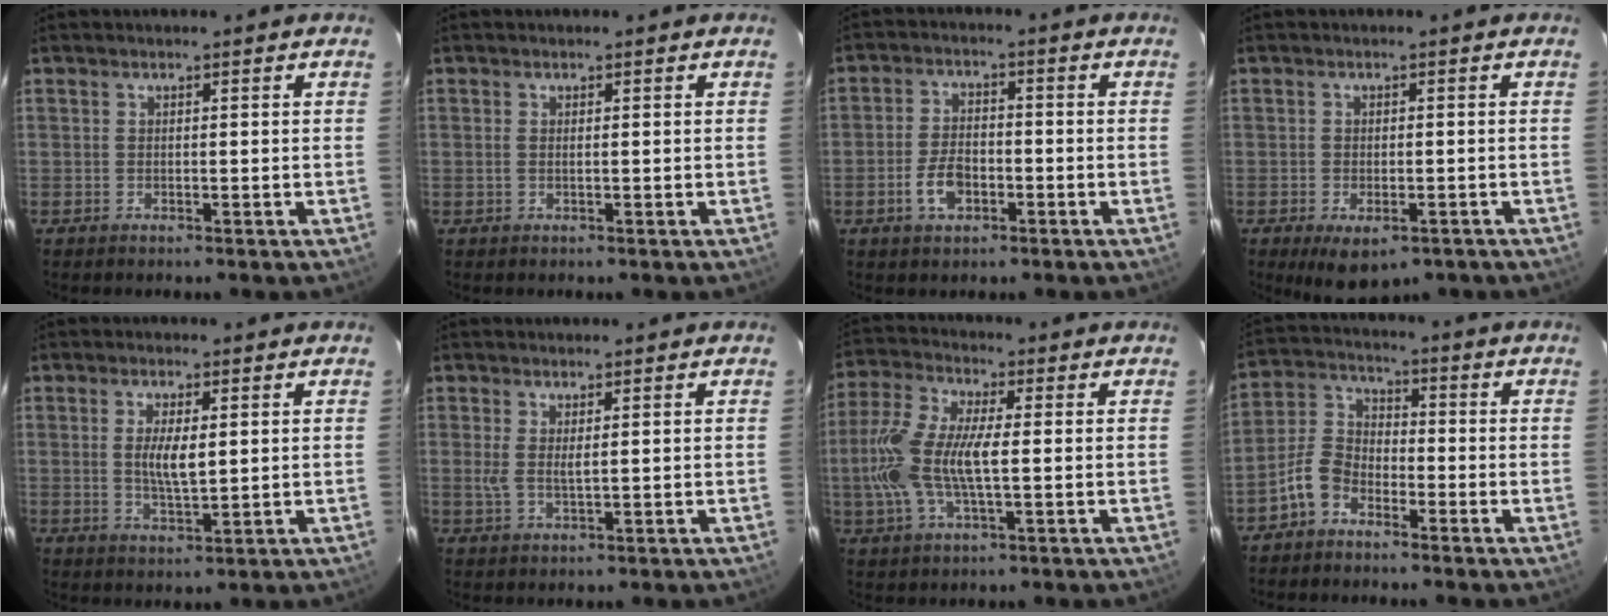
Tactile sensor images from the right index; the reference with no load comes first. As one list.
[{"total": 0.6, "force": [0.1, 0.2, 0.6], "torque": [-0.015, 0.001, 0.000]}, {"total": 6.2, "force": [-2.7, 3.6, 4.4], "torque": [-0.093, 0.005, -0.046]}, {"total": 7.3, "force": [-4.3, 3.6, 4.7], "torque": [-0.088, -0.023, -0.057]}, {"total": 5.4, "force": [0.7, 1.8, 5.0], "torque": [-0.094, -0.004, 0.016]}, {"total": 3.1, "force": [0.6, 0.8, 2.9], "torque": [-0.056, -0.005, 0.012]}, {"total": 13.4, "force": [-0.7, 4.8, 12.5], "torque": [-0.269, 0.006, -0.016]}, {"total": 6.9, "force": [-4.5, 4.0, 3.3], "torque": [-0.077, 0.020, -0.097]}]